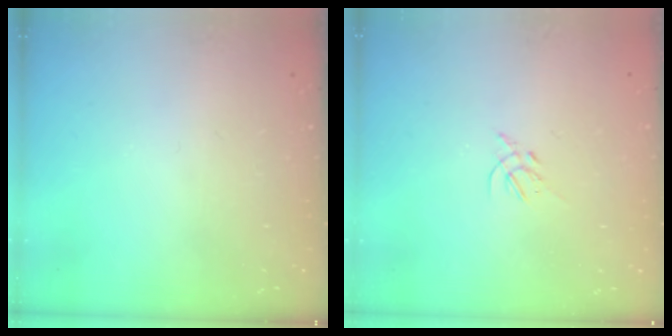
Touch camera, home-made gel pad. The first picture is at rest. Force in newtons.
{"total": 1.4, "press": 1.3, "slide": 0.5}